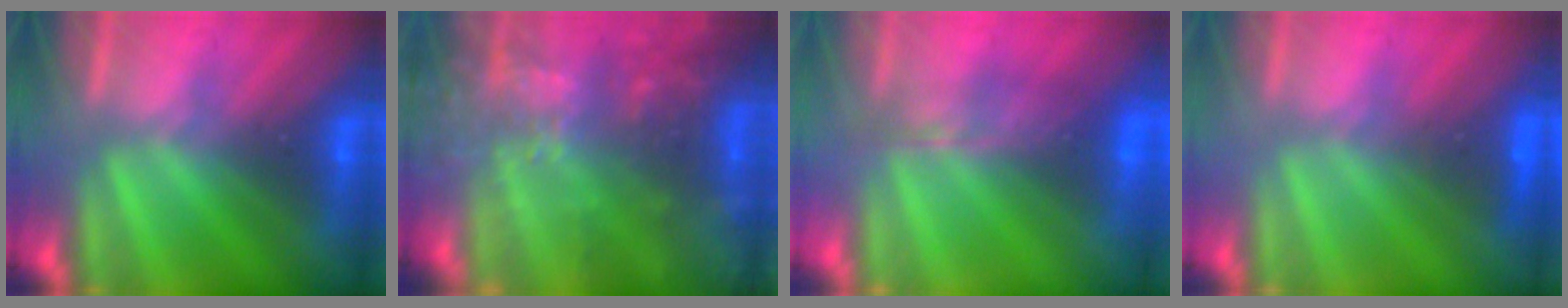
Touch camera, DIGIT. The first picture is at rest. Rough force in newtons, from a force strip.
{"total": 8.4}
{"total": 7.4}
{"total": 2.0}